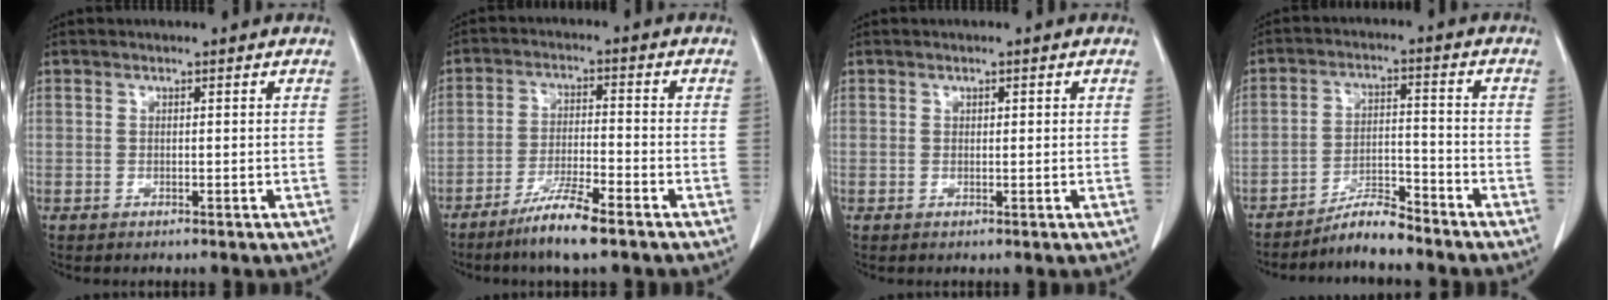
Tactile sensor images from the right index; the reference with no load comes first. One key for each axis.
{"total": 7.4, "fx": -5.3, "fy": 0.2, "fz": 5.1, "tx": -0.101, "ty": -0.017, "tz": -0.099}
{"total": 0.7, "fx": 0.3, "fy": 0.3, "fz": 0.5, "tx": -0.005, "ty": 0.000, "tz": 0.004}
{"total": 5.5, "fx": -5.2, "fy": 0.2, "fz": 1.6, "tx": -0.029, "ty": -0.003, "tz": -0.093}